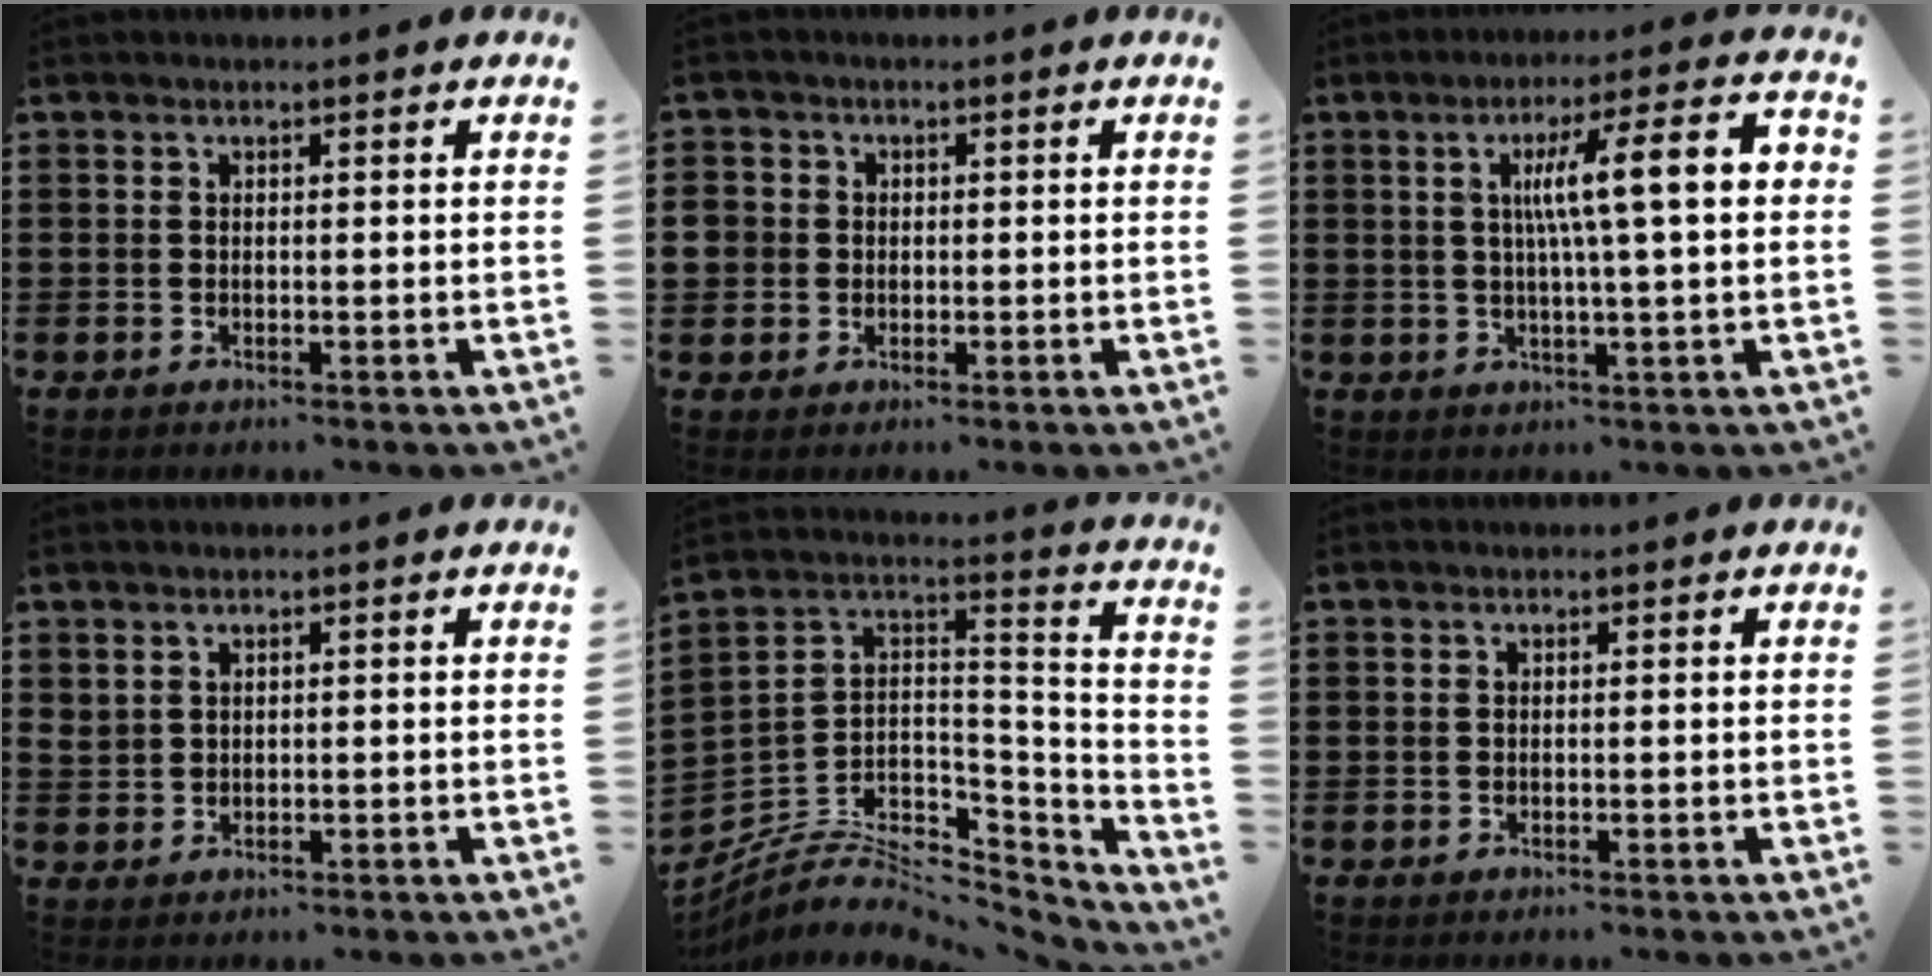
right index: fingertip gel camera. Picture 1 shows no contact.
{"total": 2.8, "force": [0.0, 2.8, 0.3], "torque": [-0.027, 0.007, -0.005]}
{"total": 10.6, "force": [1.6, 0.9, 10.4], "torque": [-0.186, 0.006, 0.018]}
{"total": 1.5, "force": [1.1, 0.9, 0.3], "torque": [-0.008, 0.003, 0.021]}
{"total": 6.4, "force": [-4.5, 3.7, 2.6], "torque": [-0.063, -0.004, -0.086]}
{"total": 0.0}